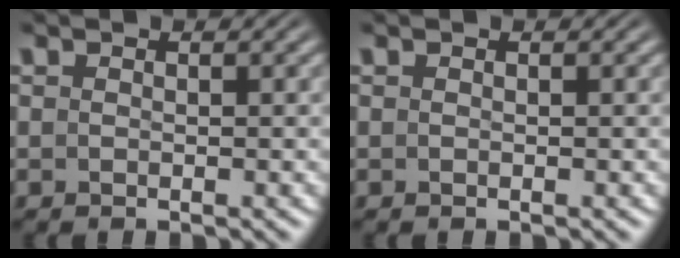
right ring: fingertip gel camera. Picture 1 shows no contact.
{"total": 0.0}